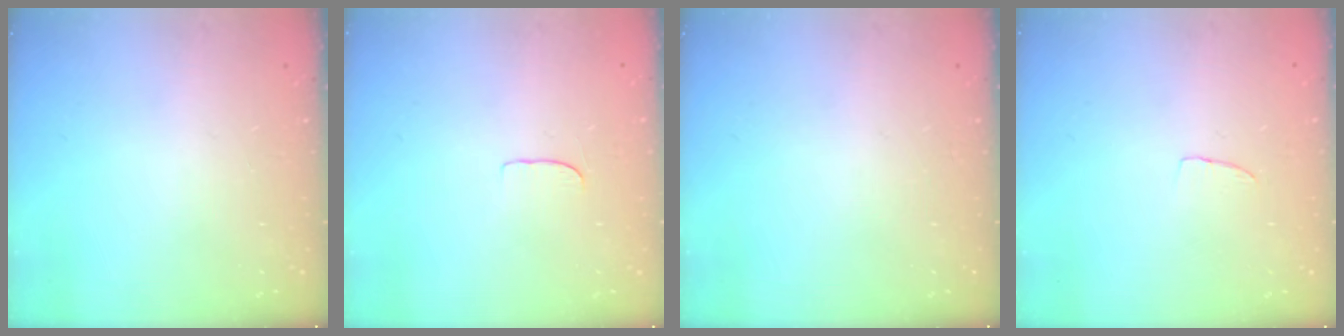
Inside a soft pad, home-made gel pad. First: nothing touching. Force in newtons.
{"total": 4.9, "press": 4.9, "slide": 0.5}
{"total": 0.0}
{"total": 3.5, "press": 3.5, "slide": 0.2}